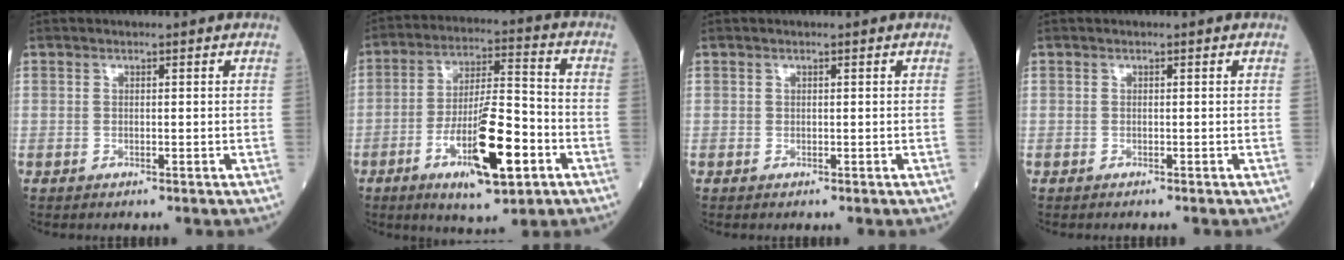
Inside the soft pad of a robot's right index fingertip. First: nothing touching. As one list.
[{"total": 13.7, "force": [-5.4, 2.6, 12.3], "torque": [-0.219, -0.008, -0.085]}, {"total": 0.0}, {"total": 0.0}]